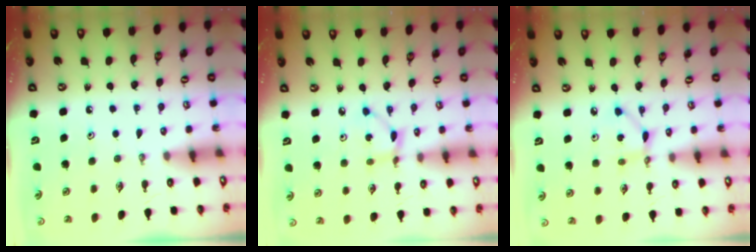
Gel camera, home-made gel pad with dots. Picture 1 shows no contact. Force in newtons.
{"total": 2.6, "press": 2.6, "slide": 0.2}
{"total": 3.8, "press": 3.8, "slide": 0.1}